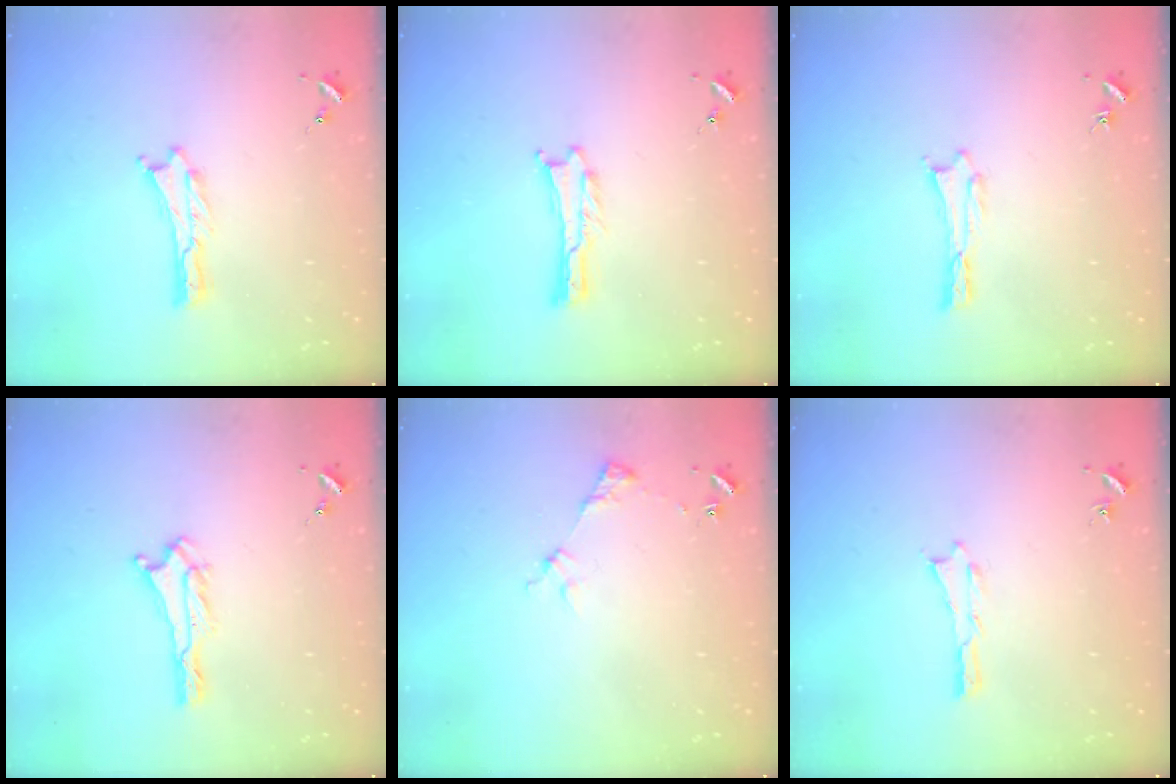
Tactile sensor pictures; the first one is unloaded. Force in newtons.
{"total": 0.0}
{"total": 0.0}
{"total": 0.6, "press": 0.6, "slide": 0.1}
{"total": 2.9, "press": 2.9, "slide": 0.4}
{"total": 0.0}